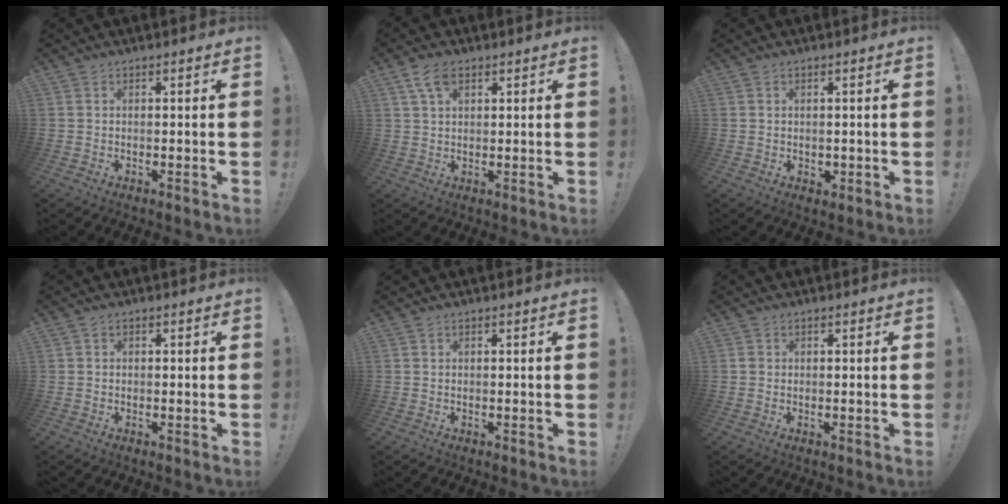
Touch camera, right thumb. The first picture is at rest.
{"total": 6.2, "force": [3.2, 3.4, 4.2], "torque": [-0.073, -0.004, 0.059]}
{"total": 1.0, "force": [0.3, 0.9, 0.2], "torque": [-0.004, 0.002, 0.005]}
{"total": 0.9, "force": [-0.3, 0.7, 0.4], "torque": [-0.014, 0.006, -0.004]}
{"total": 0.0}
{"total": 0.9, "force": [0.3, 0.8, 0.2], "torque": [-0.003, 0.003, 0.006]}